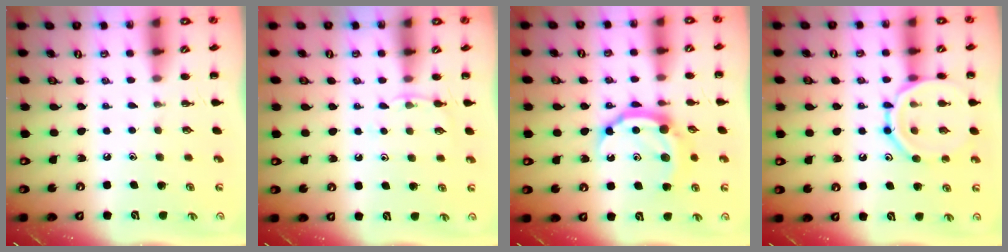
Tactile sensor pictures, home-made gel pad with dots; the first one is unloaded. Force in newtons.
{"total": 4.9, "press": 4.6, "slide": 1.5}
{"total": 11.3, "press": 11.3, "slide": 0.7}
{"total": 13.6, "press": 13.5, "slide": 1.0}